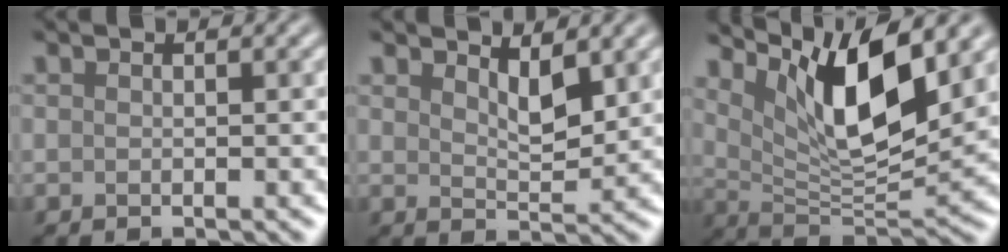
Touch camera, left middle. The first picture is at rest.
{"total": 2.6, "force": [1.8, 0.8, 1.7], "torque": [-0.032, -0.012, 0.031]}
{"total": 9.2, "force": [4.6, 2.7, 7.5], "torque": [-0.129, -0.018, 0.088]}